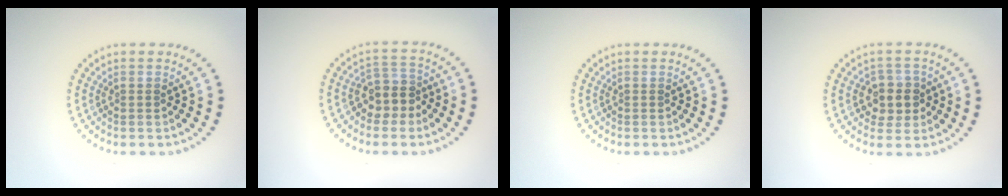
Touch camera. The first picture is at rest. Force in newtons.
{"total": 2.8, "press": 2.5, "slide": 1.3}
{"total": 0.0}
{"total": 2.9, "press": 2.7, "slide": 0.9}